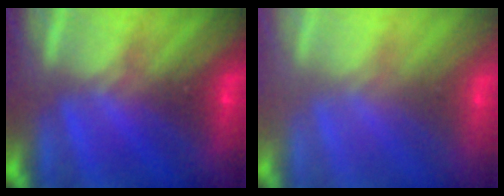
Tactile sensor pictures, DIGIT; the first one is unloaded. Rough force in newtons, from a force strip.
{"total": 2.8}